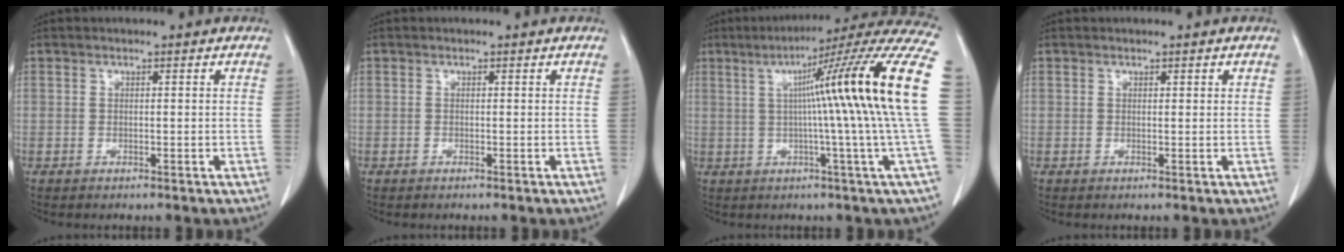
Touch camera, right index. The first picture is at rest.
{"total": 0.0}
{"total": 20.5, "force": [2.3, -2.7, 20.2], "torque": [-0.226, 0.023, 0.017]}
{"total": 0.6, "force": [0.3, 0.2, 0.4], "torque": [-0.006, -0.001, 0.005]}